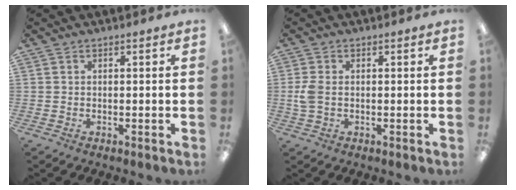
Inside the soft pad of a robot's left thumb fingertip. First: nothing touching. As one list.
[{"total": 4.2, "force": [0.0, 2.7, 3.3], "torque": [-0.081, -0.001, -0.004]}]